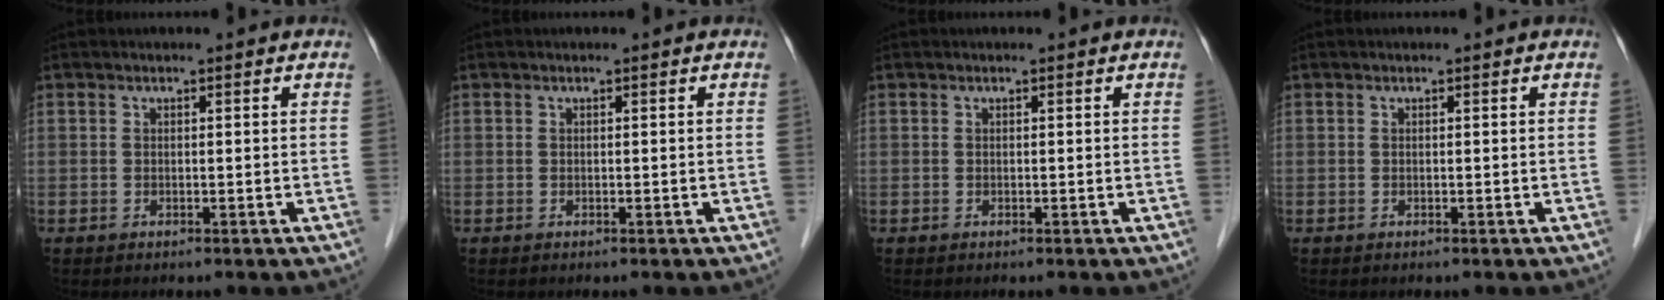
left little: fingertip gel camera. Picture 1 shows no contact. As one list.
[{"total": 0.0}, {"total": 0.0}, {"total": 0.0}]